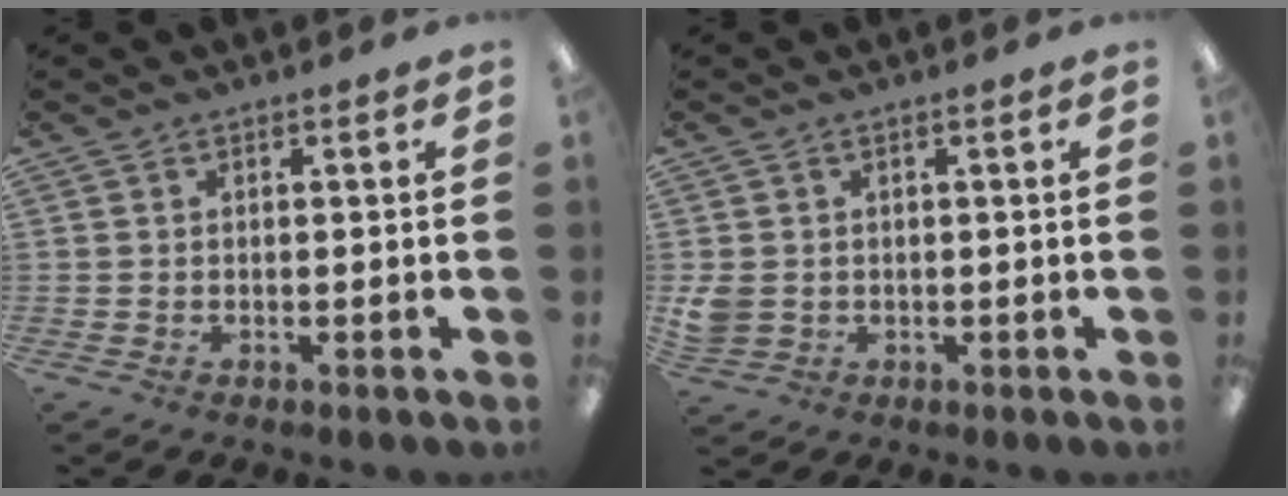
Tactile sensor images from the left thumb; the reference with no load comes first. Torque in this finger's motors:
{"motor_torque": [-0.26, 0.42, 0.30, -0.39, 0.01]}